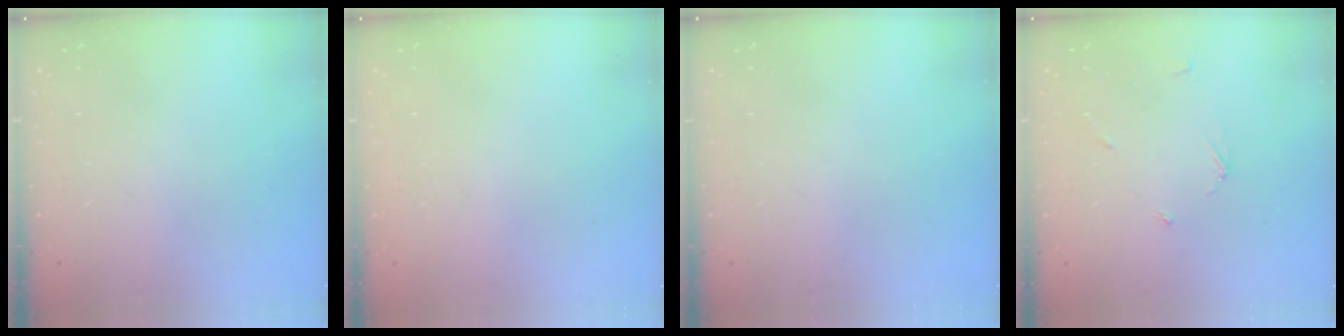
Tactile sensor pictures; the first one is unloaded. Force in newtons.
{"total": 2.0, "press": 2.0, "slide": 0.1}
{"total": 0.0}
{"total": 2.4, "press": 2.4, "slide": 0.2}